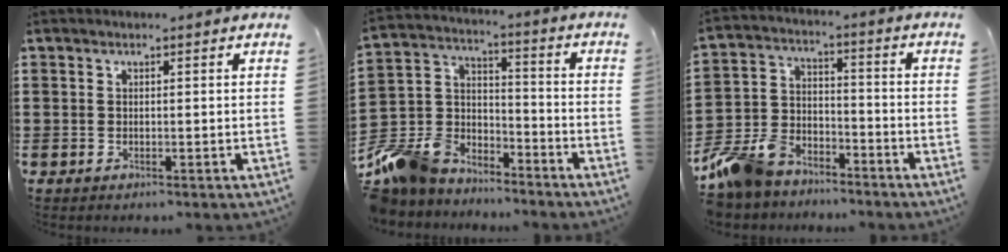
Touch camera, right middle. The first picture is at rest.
{"total": 9.5, "force": [-8.2, 4.7, 0.9], "torque": [-0.061, 0.009, -0.167]}
{"total": 9.1, "force": [-8.2, 3.6, 1.8], "torque": [-0.058, 0.023, -0.165]}